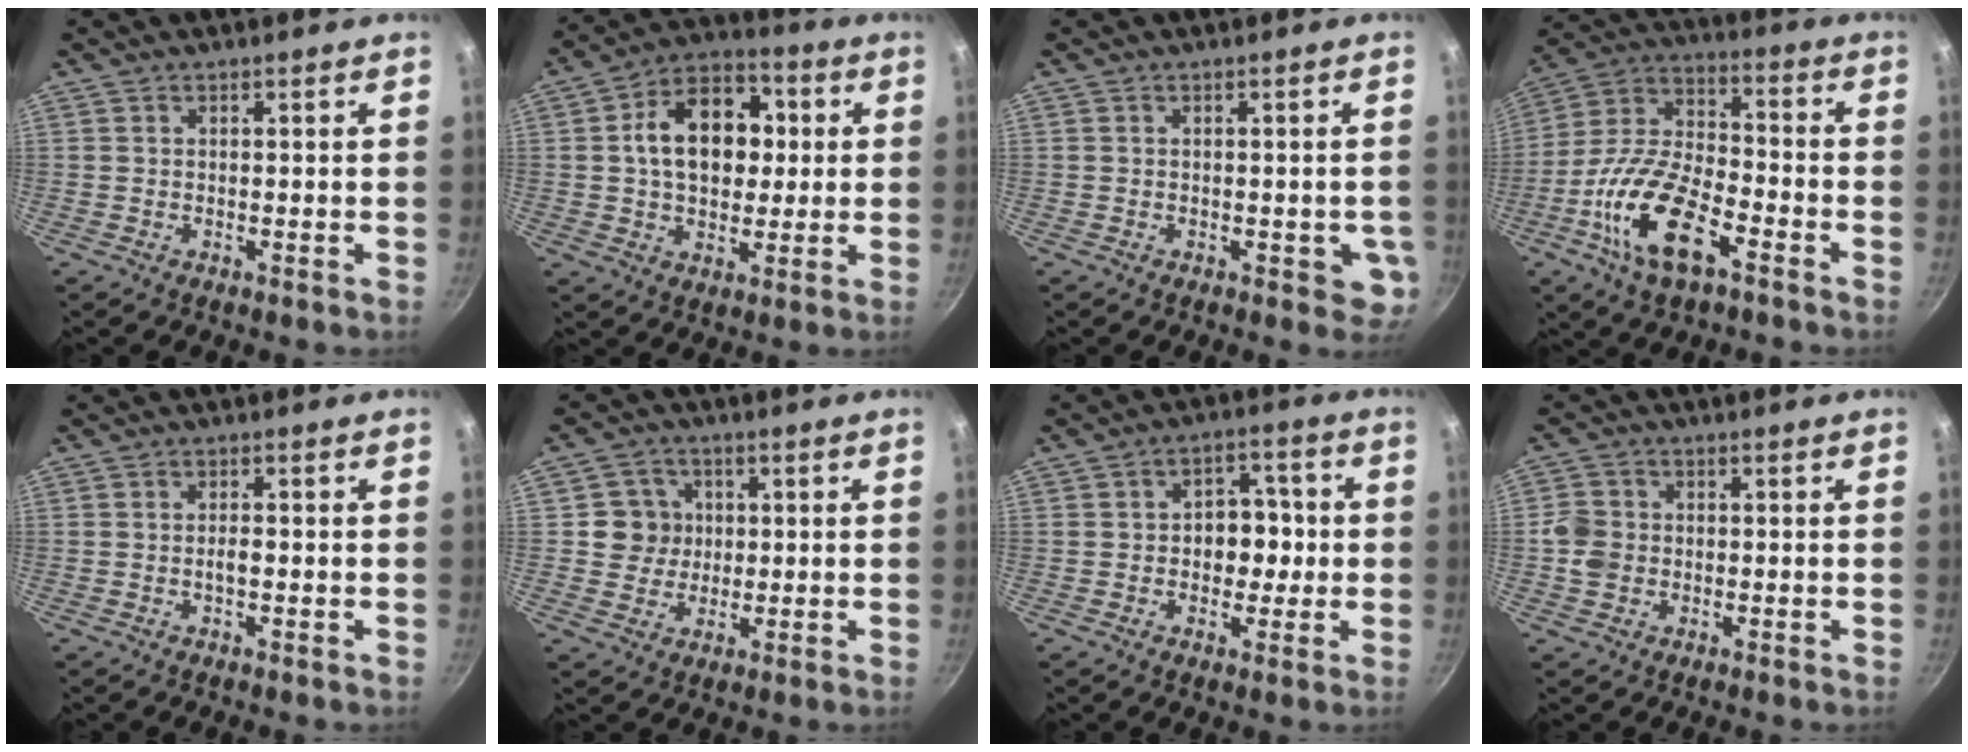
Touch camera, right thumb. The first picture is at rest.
{"total": 15.6, "force": [2.1, 11.0, 10.9], "torque": [-0.132, 0.022, 0.019]}
{"total": 4.6, "force": [-1.0, 2.4, 3.7], "torque": [-0.022, -0.003, -0.011]}
{"total": 17.8, "force": [-7.9, 8.0, 13.8], "torque": [-0.257, 0.040, -0.160]}
{"total": 1.6, "force": [-0.4, 0.6, 1.4], "torque": [-0.023, 0.008, -0.008]}
{"total": 6.2, "force": [0.8, 5.9, 1.6], "torque": [0.012, 0.004, 0.004]}
{"total": 7.9, "force": [-0.2, 6.0, 5.1], "torque": [-0.017, 0.015, -0.010]}
{"total": 4.9, "force": [-0.7, 4.3, 2.2], "torque": [-0.032, 0.010, -0.020]}